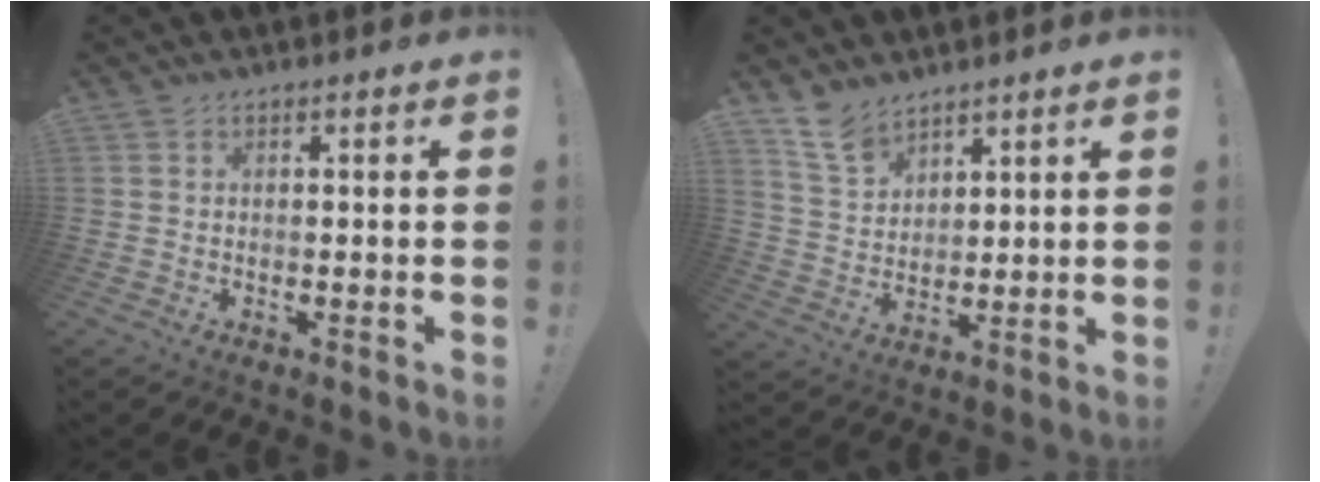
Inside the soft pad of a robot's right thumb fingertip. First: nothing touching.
{"total": 9.4, "force": [7.5, 4.9, 2.8], "torque": [-0.063, -0.046, 0.148]}